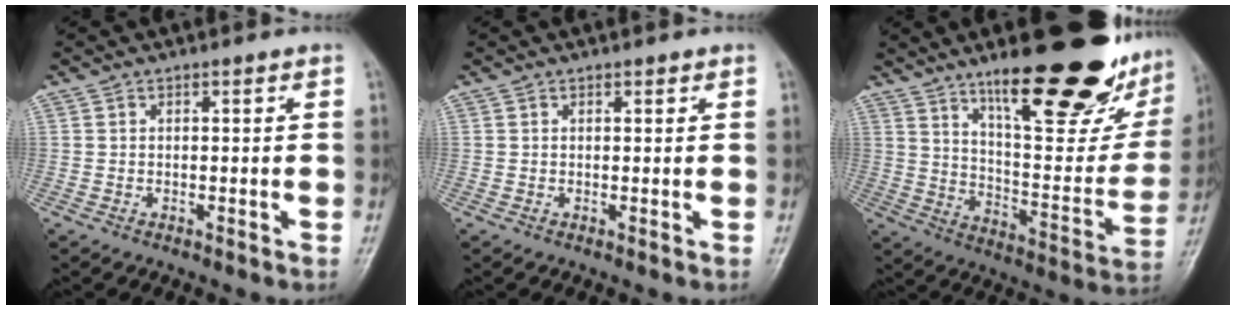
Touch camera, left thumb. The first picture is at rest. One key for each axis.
{"total": 0.8, "fx": 0.6, "fy": 0.4, "fz": 0.3, "tx": 0.001, "ty": -0.003, "tz": 0.004}
{"total": 28.5, "fx": 18.6, "fy": 8.3, "fz": 19.9, "tx": -0.239, "ty": -0.087, "tz": 0.284}